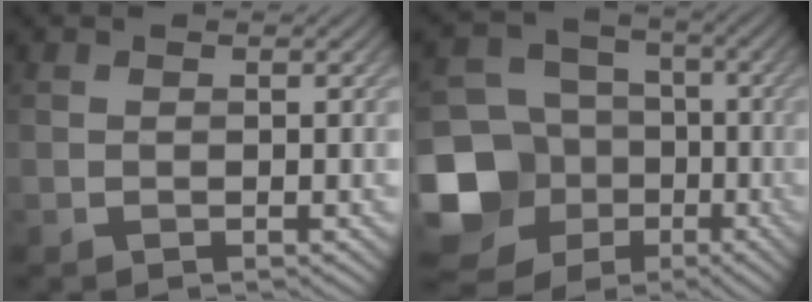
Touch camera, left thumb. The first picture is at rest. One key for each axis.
{"total": 16.4, "fx": -5.4, "fy": 14.4, "fz": 5.9, "tx": -0.203, "ty": -0.028, "tz": -0.107}